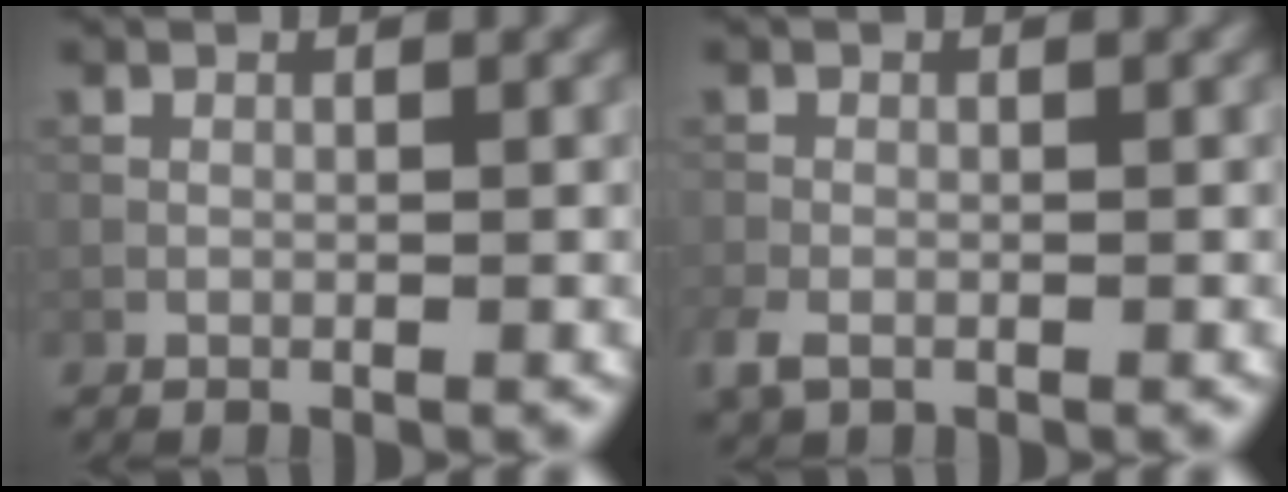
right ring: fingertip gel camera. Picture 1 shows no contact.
{"total": 2.4, "force": [-1.4, 1.3, 1.3], "torque": [-0.038, -0.008, -0.035]}